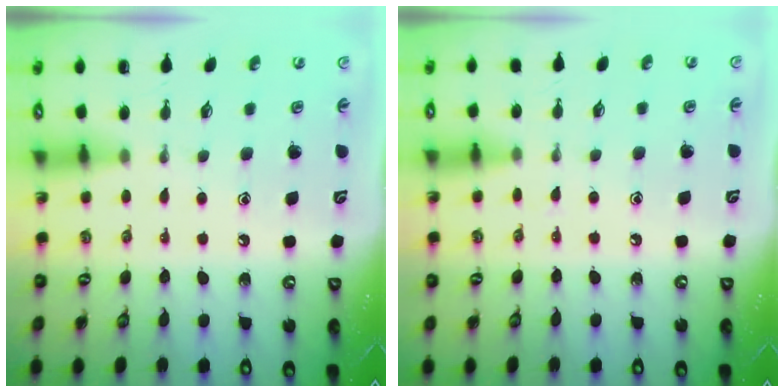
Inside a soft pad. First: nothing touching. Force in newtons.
{"total": 5.4, "press": 5.3, "slide": 0.8}